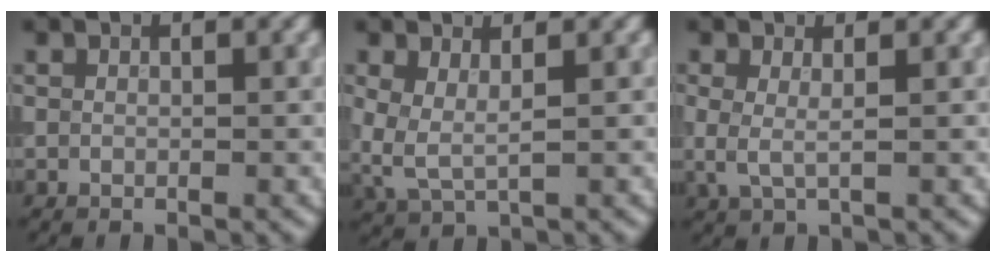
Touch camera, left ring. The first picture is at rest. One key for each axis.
{"total": 2.8, "fx": 0.6, "fy": 1.3, "fz": 2.4, "tx": -0.065, "ty": -0.005, "tz": 0.010}
{"total": 1.6, "fx": 0.2, "fy": 0.4, "fz": 1.5, "tx": -0.032, "ty": -0.007, "tz": 0.004}